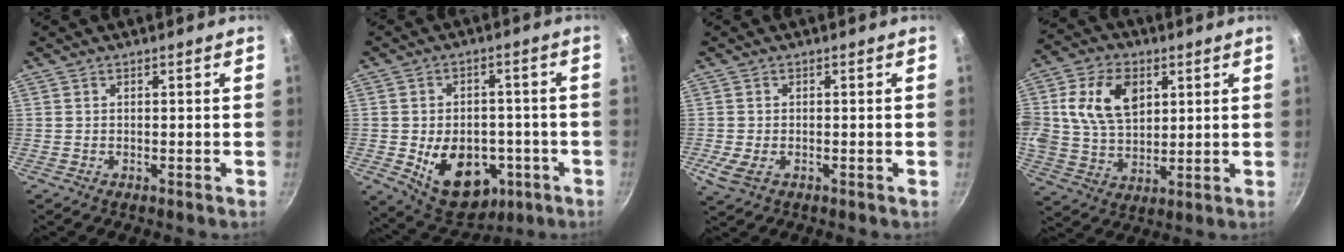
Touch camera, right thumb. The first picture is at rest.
{"total": 15.5, "force": [-4.1, 11.0, 10.2], "torque": [-0.117, 0.012, -0.040]}
{"total": 3.5, "force": [-1.0, 2.0, 2.7], "torque": [-0.052, -0.007, -0.018]}
{"total": 14.4, "force": [4.1, 9.9, 9.7], "torque": [-0.161, -0.002, 0.073]}